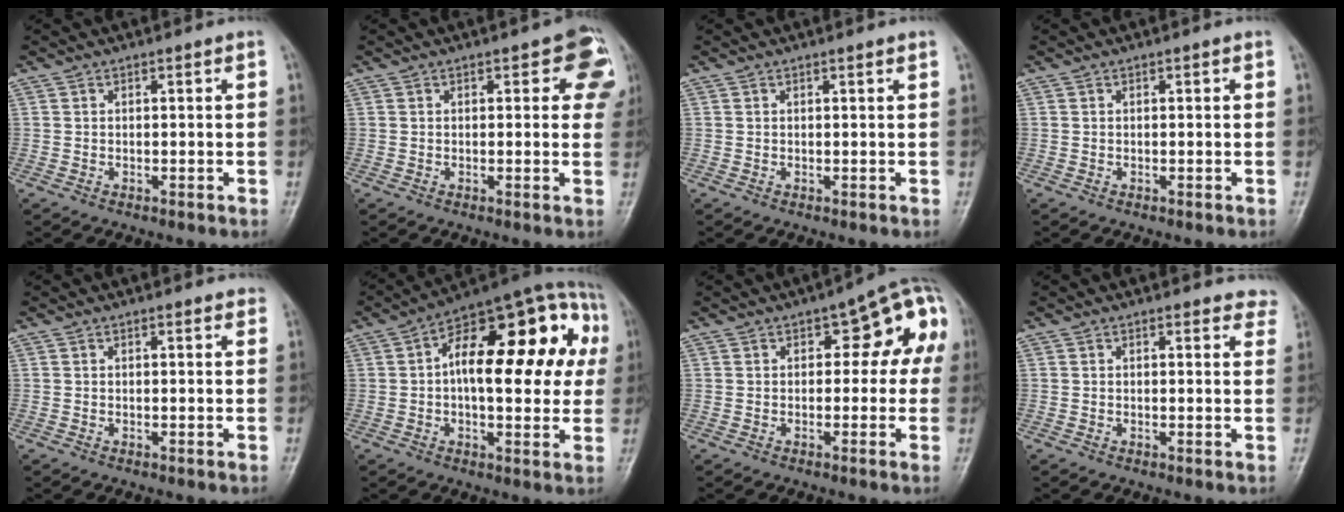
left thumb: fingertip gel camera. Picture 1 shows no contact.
{"total": 7.5, "force": [2.8, 3.8, 5.9], "torque": [-0.017, -0.001, 0.019]}
{"total": 0.9, "force": [0.7, -0.1, 0.5], "torque": [-0.011, 0.001, 0.011]}
{"total": 0.0}
{"total": 1.4, "force": [1.1, 0.5, 0.7], "torque": [-0.003, 0.000, 0.010]}
{"total": 24.8, "force": [3.5, 11.4, 21.8], "torque": [-0.279, 0.042, 0.038]}
{"total": 10.6, "force": [2.0, 5.4, 8.9], "torque": [-0.061, 0.028, 0.012]}
{"total": 4.4, "force": [4.1, 1.6, 0.7], "torque": [0.026, -0.017, 0.023]}